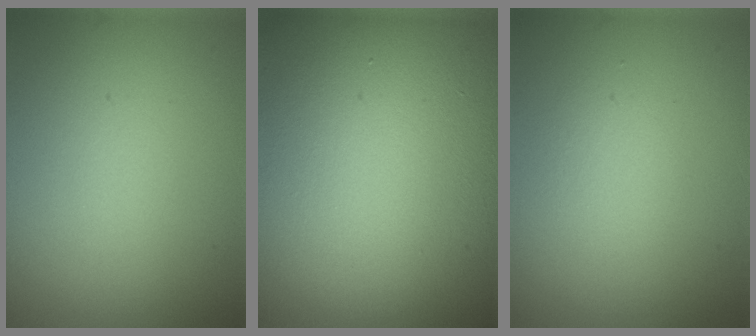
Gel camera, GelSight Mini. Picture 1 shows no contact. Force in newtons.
{"total": 28.1, "press": 28.1, "slide": 0.8}
{"total": 1.3, "press": 1.3, "slide": 0.0}